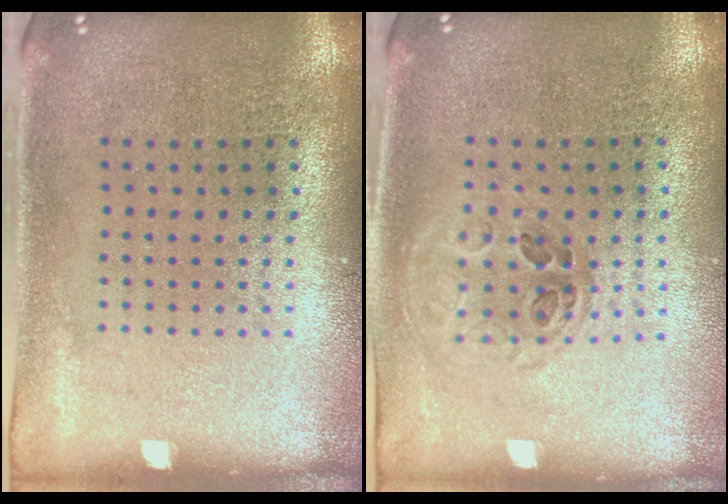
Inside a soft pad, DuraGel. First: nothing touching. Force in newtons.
{"total": 1.0, "press": 0.9, "slide": 0.3}